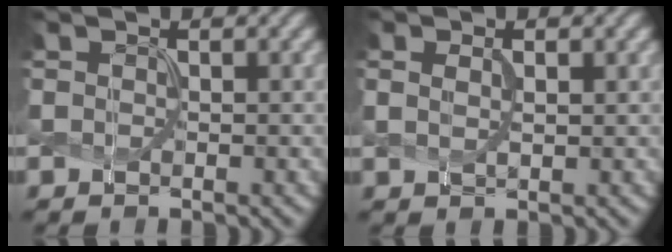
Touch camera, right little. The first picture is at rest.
{"total": 1.4, "force": [0.4, 0.6, 1.3], "torque": [-0.023, -0.004, 0.012]}